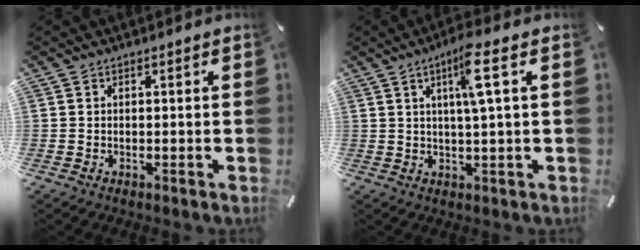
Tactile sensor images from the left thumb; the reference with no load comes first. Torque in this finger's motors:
{"motor_torque": [0.08, 0.13, 0.29, 0.17, 0.07]}